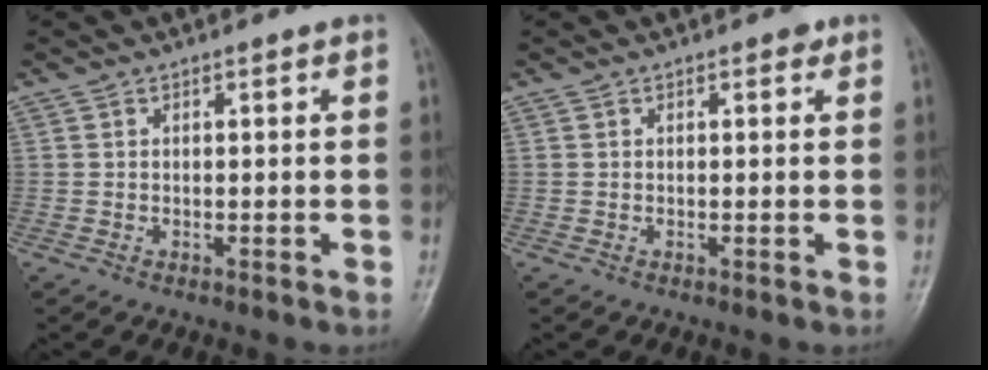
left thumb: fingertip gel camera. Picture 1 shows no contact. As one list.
[{"total": 0.9, "force": [0.4, 0.6, 0.5], "torque": [0.002, 0.000, 0.000]}]